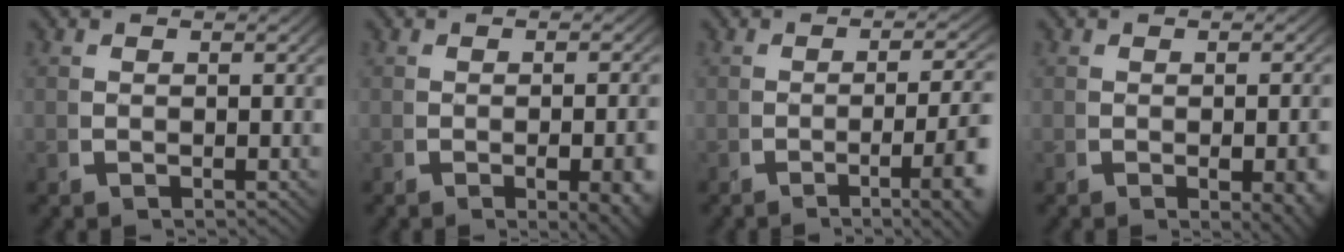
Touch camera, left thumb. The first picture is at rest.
{"total": 4.1, "force": [-1.1, 1.4, 3.7], "torque": [-0.050, -0.011, -0.011]}
{"total": 6.7, "force": [-2.2, 2.0, 6.0], "torque": [-0.089, -0.008, -0.028]}
{"total": 3.6, "force": [-0.8, 1.3, 3.2], "torque": [-0.043, -0.012, -0.005]}